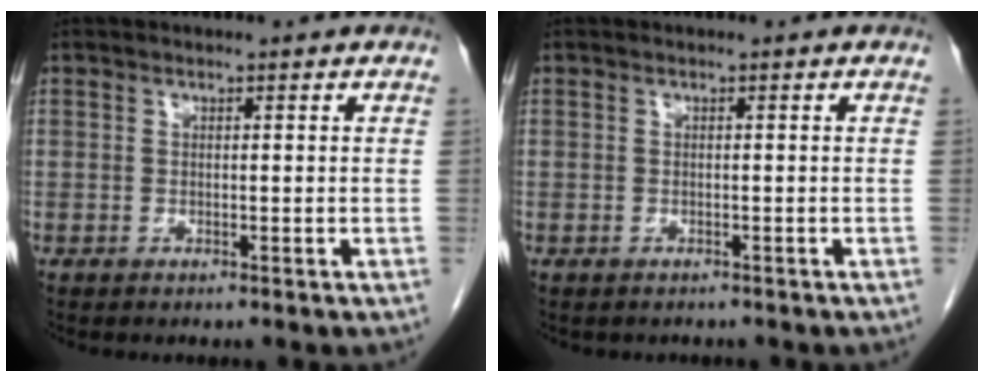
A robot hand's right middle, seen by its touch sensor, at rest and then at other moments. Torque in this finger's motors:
{"motor_torque": [0.02, 0.00, -0.01, -0.01]}